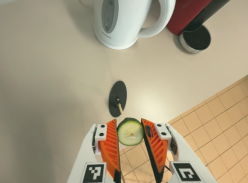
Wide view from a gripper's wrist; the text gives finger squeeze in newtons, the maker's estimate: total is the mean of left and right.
{"total": 8.5, "left": 8.6, "right": 8.4}